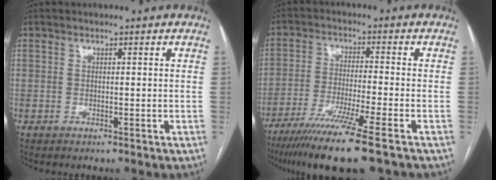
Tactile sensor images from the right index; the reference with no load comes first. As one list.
[{"total": 13.0, "force": [-9.1, -0.8, 9.3], "torque": [-0.170, -0.037, -0.152]}]